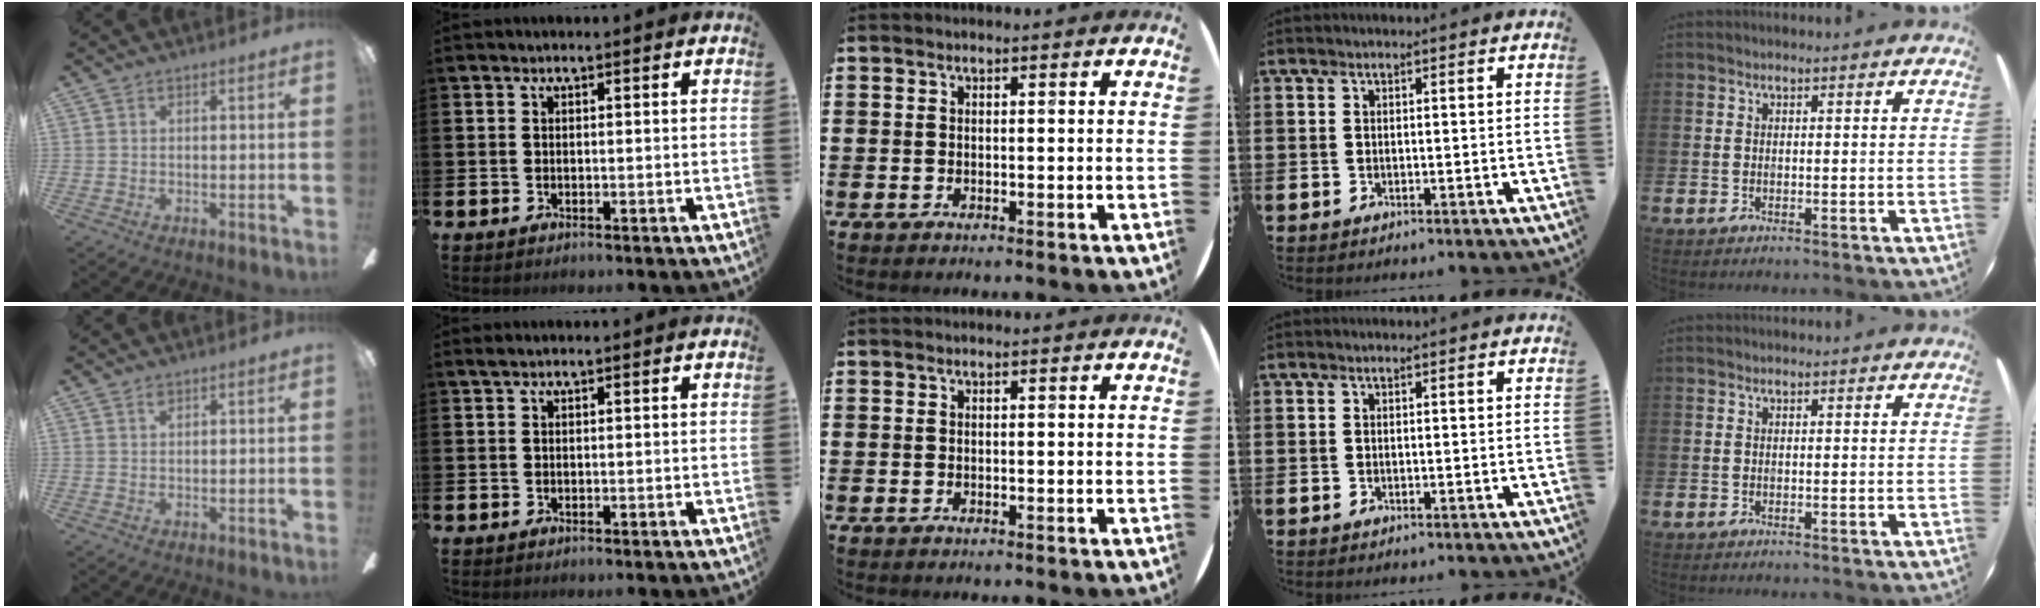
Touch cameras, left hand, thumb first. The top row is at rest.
{"thumb": {"total": 1.2, "force": [0.9, 0.4, 0.7], "torque": [-0.016, 0.002, 0.016]}, "index": {"total": 0.5, "force": [0.3, 0.0, 0.4], "torque": [-0.013, 0.004, 0.006]}}